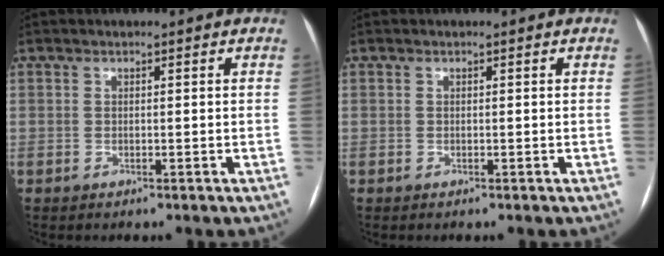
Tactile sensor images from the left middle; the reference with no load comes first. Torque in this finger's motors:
{"motor_torque": [0.01, 0.01, 0.00, 0.00]}